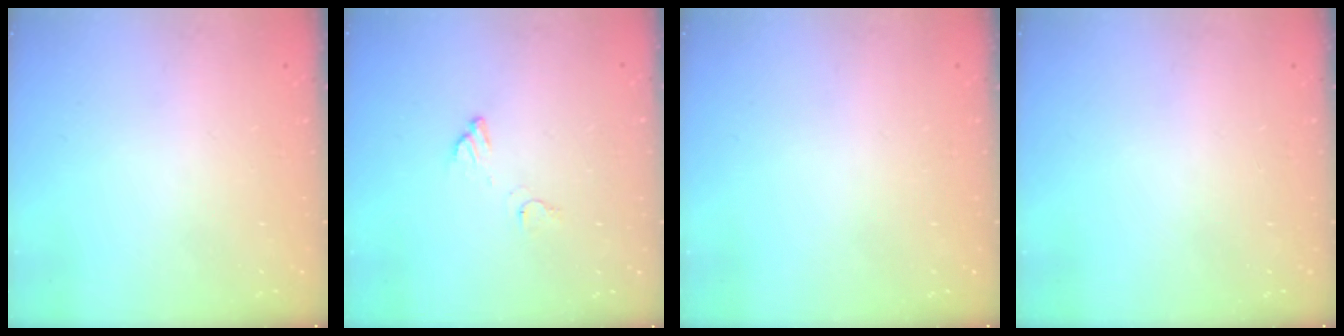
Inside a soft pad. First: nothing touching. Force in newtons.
{"total": 4.1, "press": 4.1, "slide": 0.2}
{"total": 0.0}
{"total": 0.0}